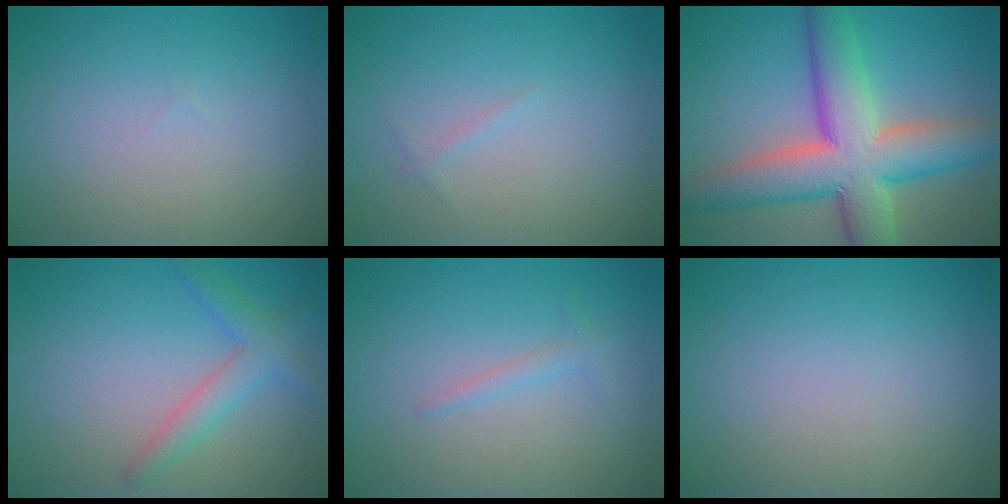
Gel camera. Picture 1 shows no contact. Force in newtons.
{"total": 0.5, "press": 0.5, "slide": 0.0}
{"total": 10.8, "press": 10.8, "slide": 0.7}
{"total": 2.9, "press": 2.9, "slide": 0.1}
{"total": 1.0, "press": 1.0, "slide": 0.1}
{"total": 0.0}